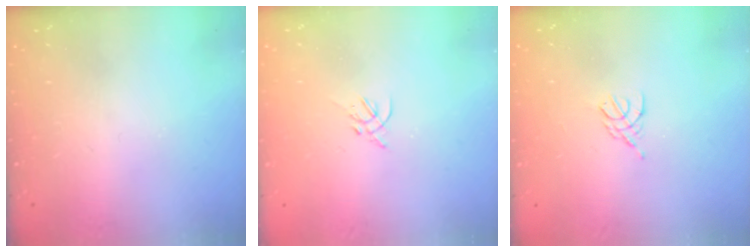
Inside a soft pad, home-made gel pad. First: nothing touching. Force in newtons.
{"total": 1.4, "press": 1.3, "slide": 0.5}
{"total": 3.4, "press": 3.3, "slide": 0.5}